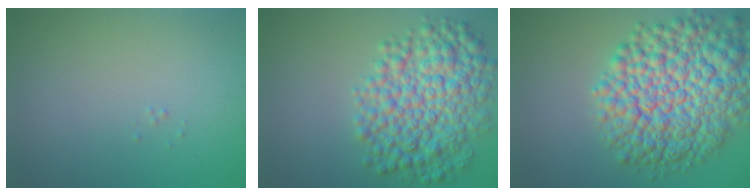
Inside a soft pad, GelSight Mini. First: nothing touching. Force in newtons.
{"total": 8.3, "press": 8.3, "slide": 0.0}
{"total": 12.2, "press": 12.2, "slide": 0.4}